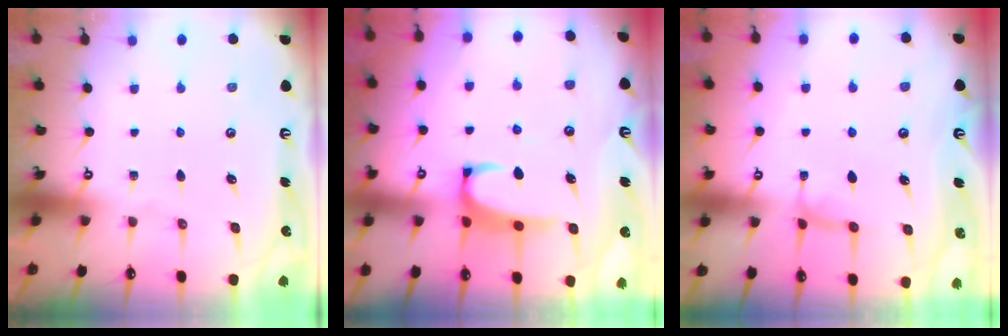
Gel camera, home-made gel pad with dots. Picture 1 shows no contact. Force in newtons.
{"total": 2.5, "press": 2.3, "slide": 0.8}
{"total": 0.6, "press": 0.6, "slide": 0.3}